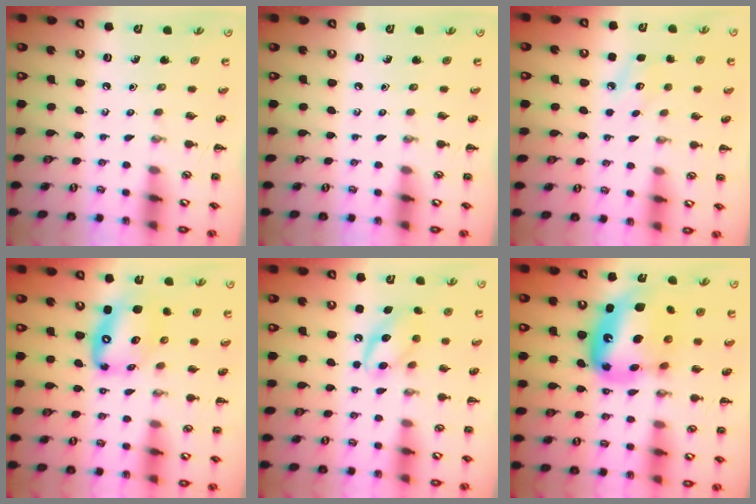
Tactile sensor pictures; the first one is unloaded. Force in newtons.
{"total": 0.0}
{"total": 8.2, "press": 8.0, "slide": 1.9}
{"total": 13.2, "press": 12.7, "slide": 3.6}
{"total": 12.8, "press": 12.8, "slide": 1.2}
{"total": 18.9, "press": 18.3, "slide": 4.9}